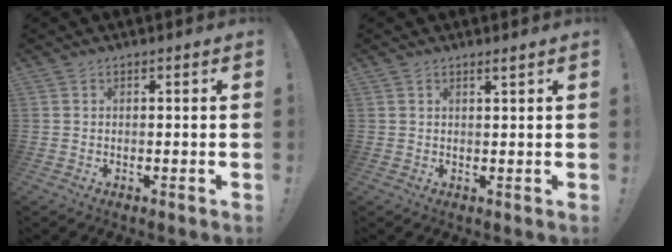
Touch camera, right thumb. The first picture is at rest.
{"total": 1.3, "force": [0.9, -0.1, 1.0], "torque": [-0.021, 0.000, 0.015]}